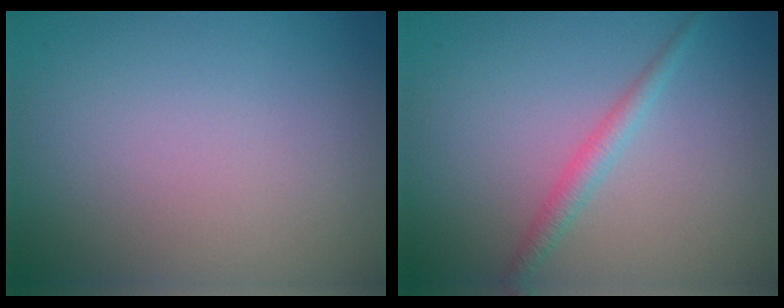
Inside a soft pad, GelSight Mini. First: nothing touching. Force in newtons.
{"total": 1.8, "press": 1.8, "slide": 0.0}